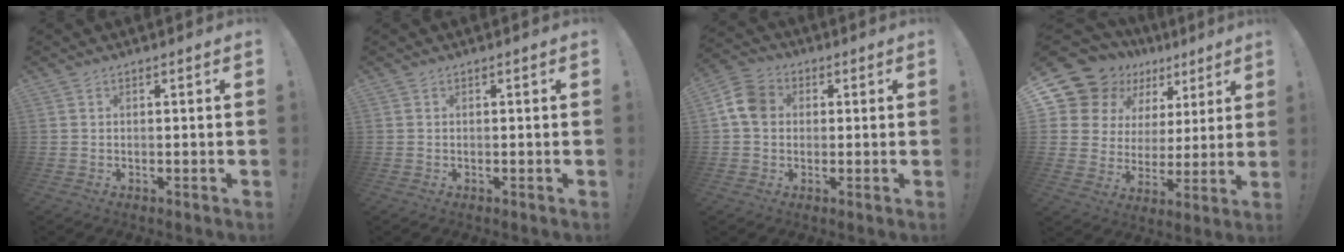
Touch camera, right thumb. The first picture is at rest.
{"total": 0.0}
{"total": 9.0, "force": [1.2, 7.4, 5.0], "torque": [-0.081, 0.014, 0.028]}
{"total": 15.6, "force": [10.6, 10.1, 5.2], "torque": [-0.096, -0.072, 0.213]}